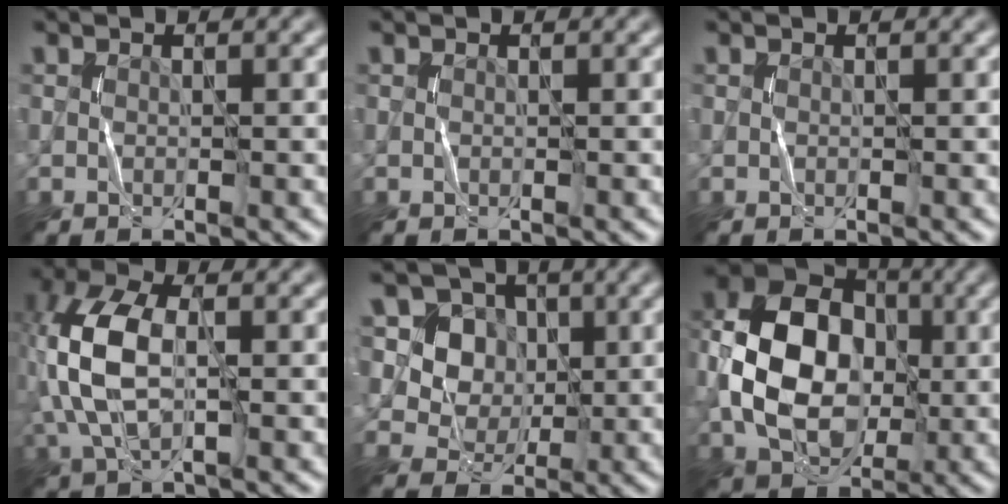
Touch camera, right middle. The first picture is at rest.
{"total": 0.0}
{"total": 0.0}
{"total": 8.7, "force": [0.7, 4.7, 7.3], "torque": [-0.186, 0.014, 0.006]}
{"total": 8.6, "force": [3.0, 7.3, 3.4], "torque": [-0.076, 0.007, 0.049]}
{"total": 12.5, "force": [-0.8, 9.2, 8.4], "torque": [-0.176, 0.003, -0.019]}